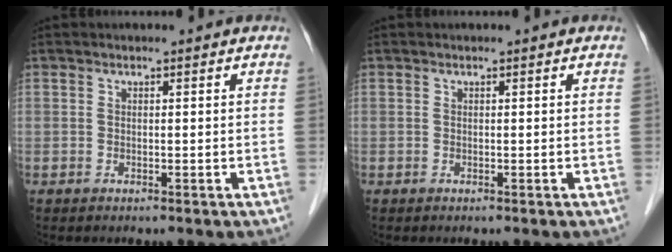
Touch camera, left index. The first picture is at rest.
{"total": 0.0}